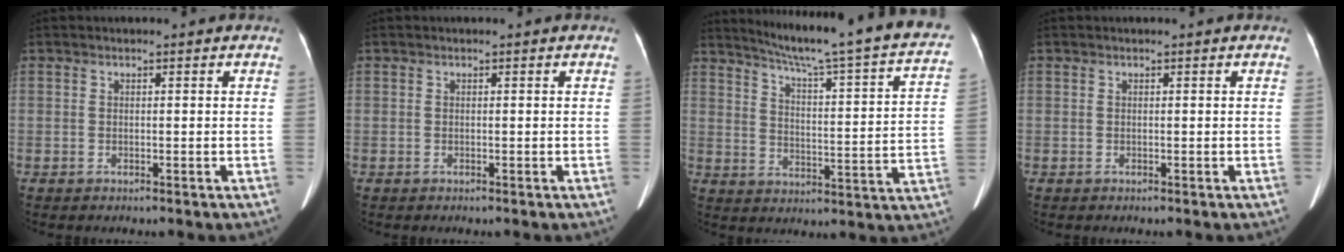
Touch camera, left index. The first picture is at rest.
{"total": 0.0}
{"total": 25.6, "force": [21.8, 0.9, 13.6], "torque": [-0.197, -0.050, 0.270]}
{"total": 0.0}